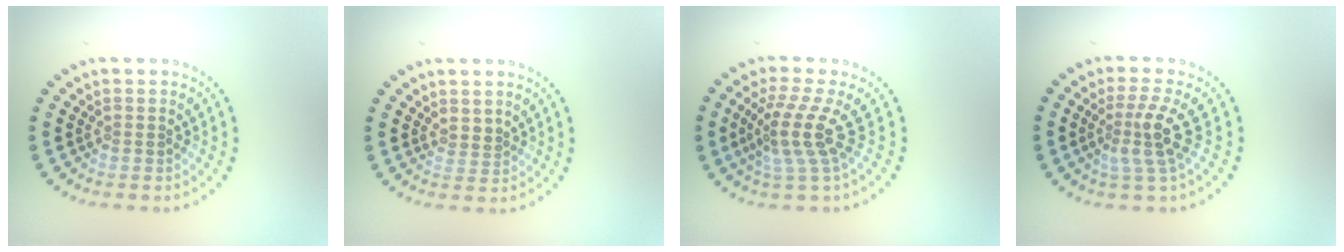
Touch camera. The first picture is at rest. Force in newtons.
{"total": 0.8, "press": 0.5, "slide": 0.6}
{"total": 3.7, "press": 2.6, "slide": 2.6}
{"total": 3.1, "press": 2.2, "slide": 2.1}